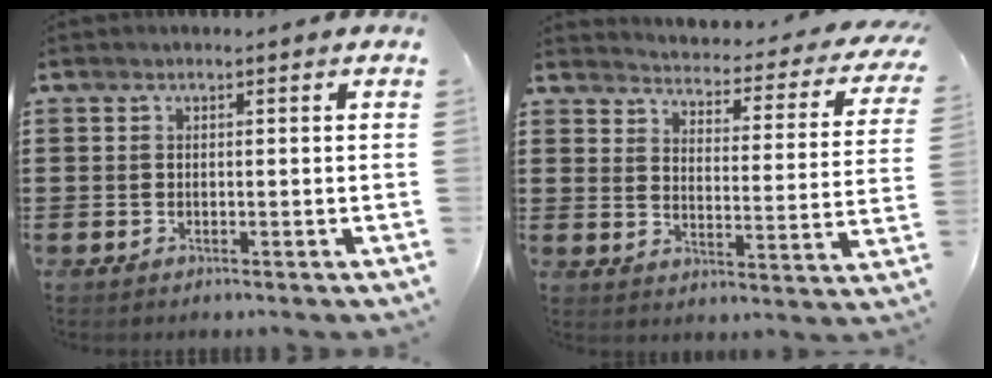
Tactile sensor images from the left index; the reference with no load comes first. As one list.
[{"total": 2.6, "force": [2.5, 0.0, 0.7], "torque": [-0.033, -0.029, 0.032]}]